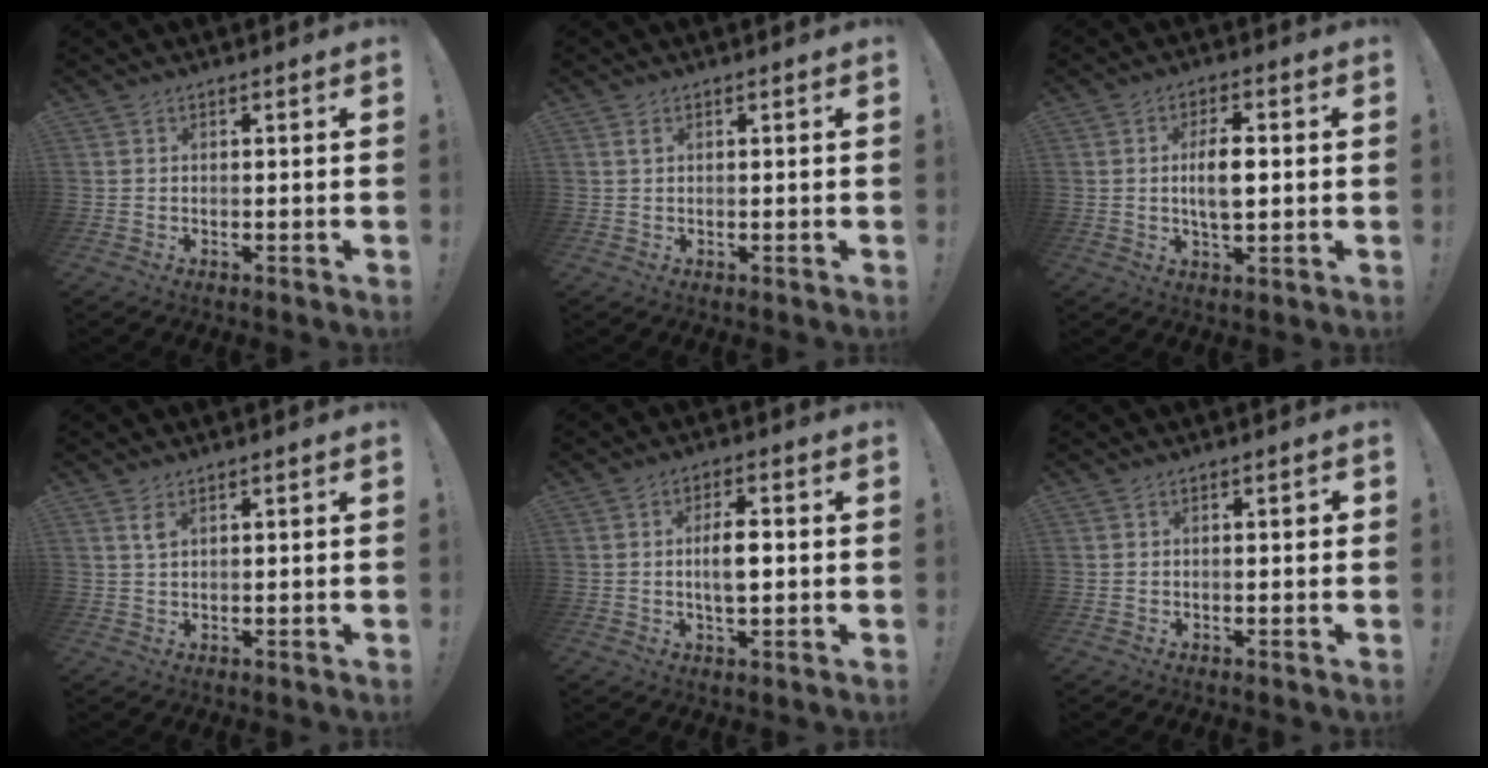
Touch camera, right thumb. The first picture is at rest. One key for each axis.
{"total": 1.1, "fx": 0.6, "fy": 0.3, "fz": 0.9, "tx": -0.012, "ty": 0.000, "tz": 0.009}
{"total": 7.8, "fx": 0.3, "fy": 3.4, "fz": 7.0, "tx": -0.126, "ty": -0.005, "tz": -0.005}
{"total": 2.6, "fx": 1.3, "fy": 1.0, "fz": 2.0, "tx": -0.031, "ty": -0.003, "tz": 0.020}
{"total": 6.6, "fx": -0.1, "fy": 2.7, "fz": 6.0, "tx": -0.108, "ty": -0.001, "tz": -0.008}
{"total": 0.9, "fx": 0.1, "fy": 0.2, "fz": 0.8, "tx": -0.007, "ty": -0.002, "tz": 0.000}